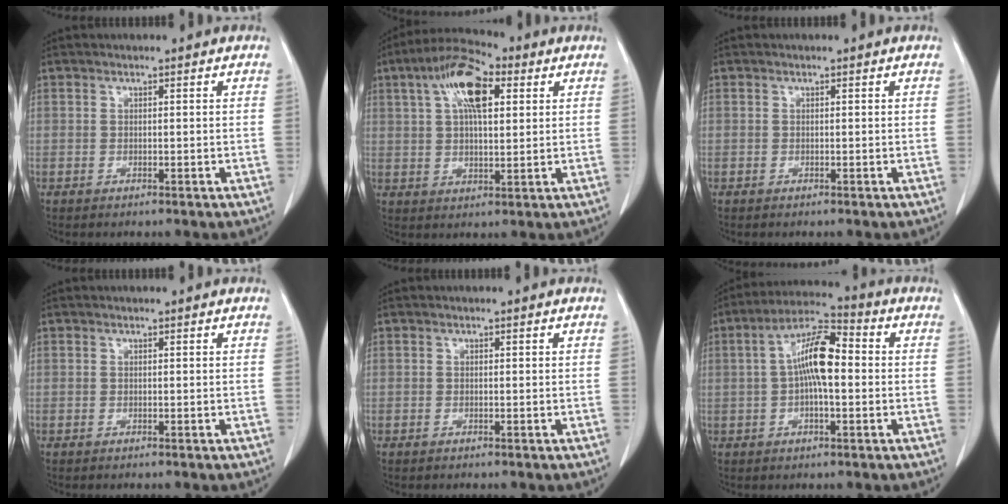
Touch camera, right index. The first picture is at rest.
{"total": 11.1, "force": [4.2, 3.9, 9.5], "torque": [-0.182, 0.026, 0.071]}
{"total": 0.0}
{"total": 0.0}
{"total": 0.0}
{"total": 9.6, "force": [0.4, 2.6, 9.2], "torque": [-0.176, 0.027, -0.001]}